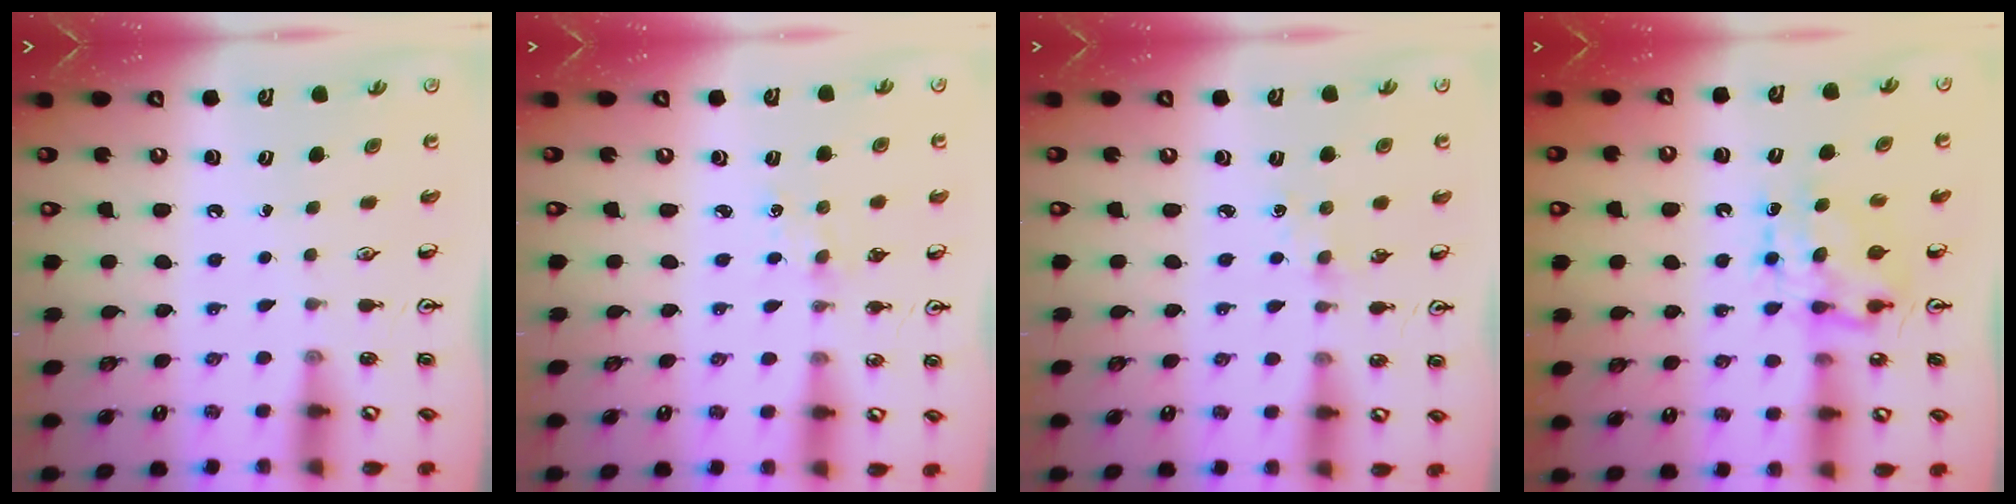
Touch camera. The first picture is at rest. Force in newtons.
{"total": 2.9, "press": 2.8, "slide": 0.4}
{"total": 2.8, "press": 2.7, "slide": 0.5}
{"total": 6.8, "press": 6.8, "slide": 0.3}